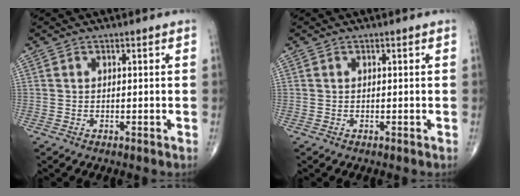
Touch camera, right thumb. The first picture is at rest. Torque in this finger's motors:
{"motor_torque": [-0.19, 0.19, -0.06, 0.06, 0.04]}